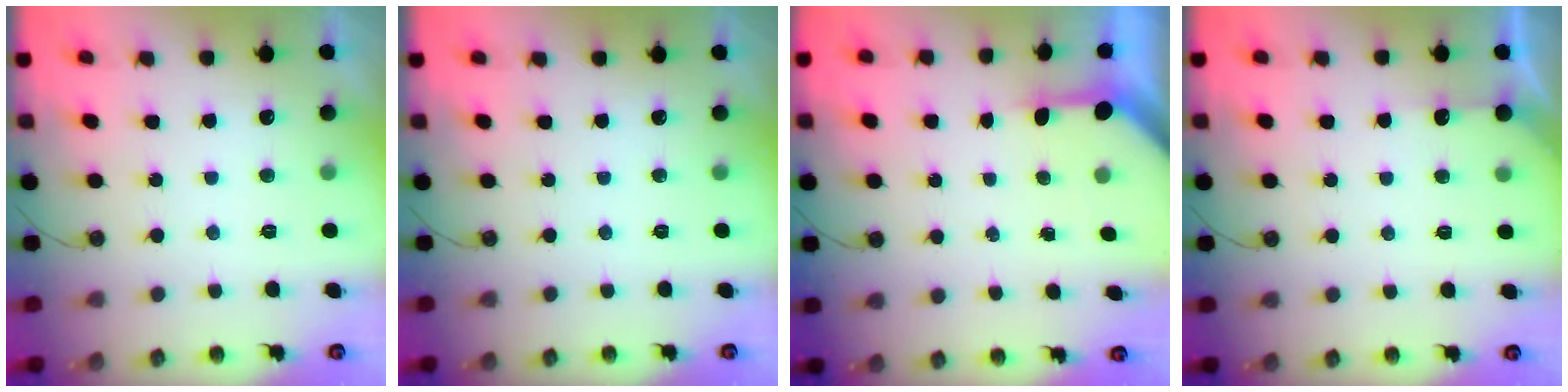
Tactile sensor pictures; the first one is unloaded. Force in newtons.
{"total": 0.0}
{"total": 3.0, "press": 3.0, "slide": 0.2}
{"total": 4.1, "press": 4.0, "slide": 0.6}